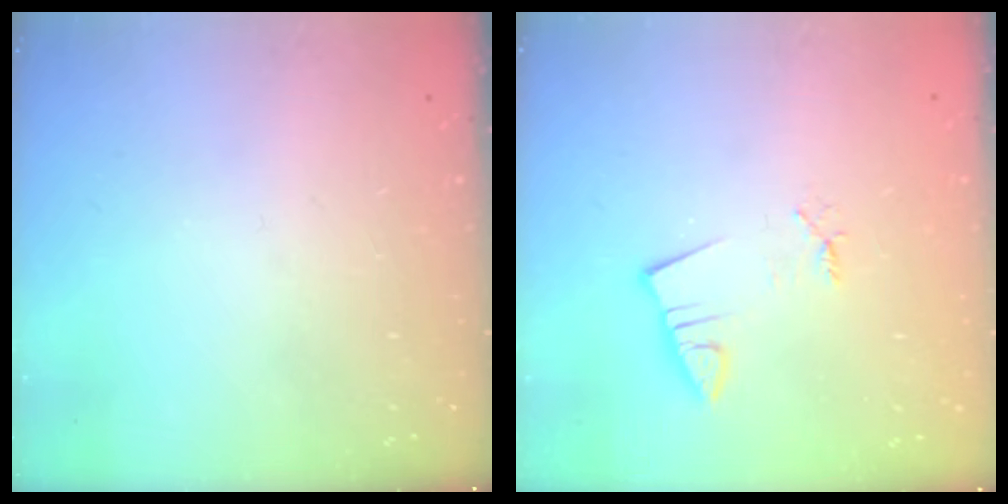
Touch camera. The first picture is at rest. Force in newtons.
{"total": 1.4, "press": 1.4, "slide": 0.1}